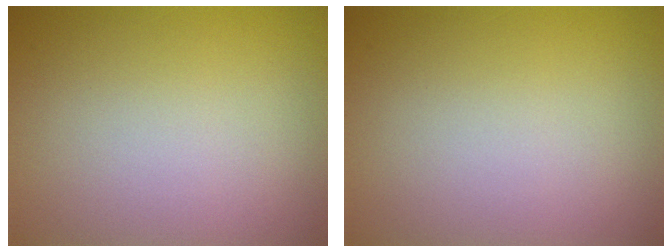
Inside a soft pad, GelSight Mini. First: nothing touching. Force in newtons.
{"total": 0.0}